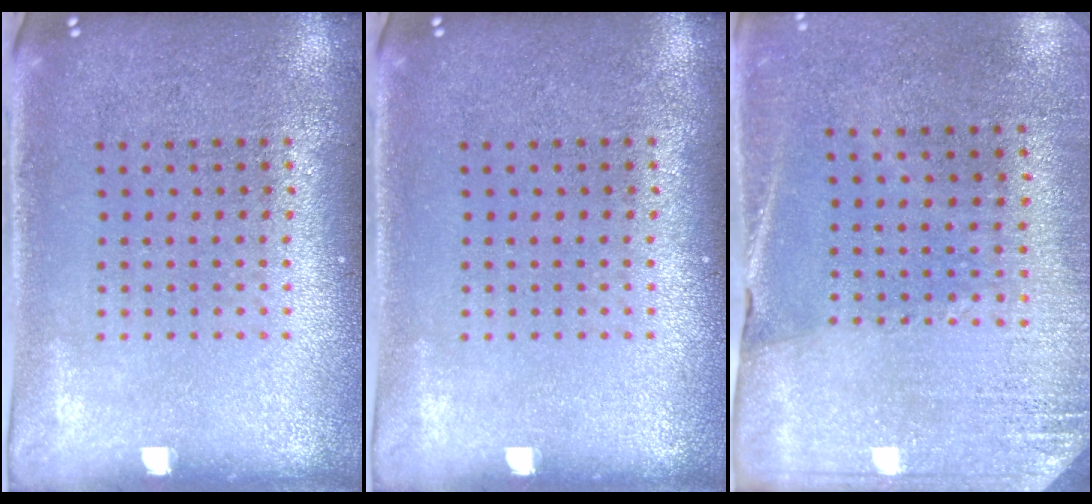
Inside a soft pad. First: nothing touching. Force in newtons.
{"total": 0.0}
{"total": 2.6, "press": 2.4, "slide": 1.1}